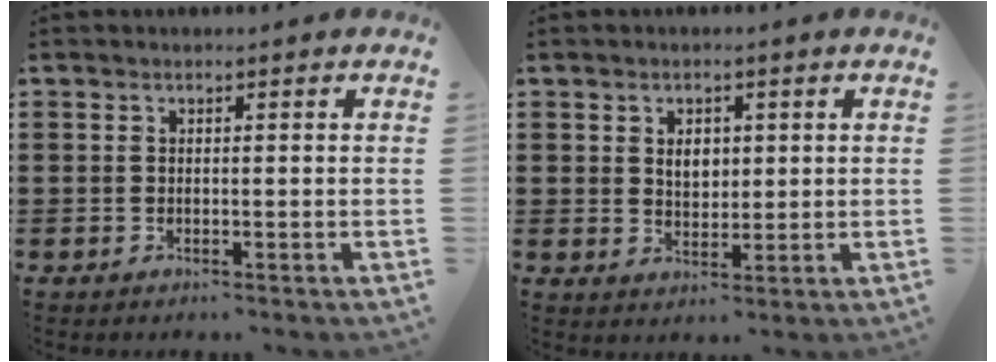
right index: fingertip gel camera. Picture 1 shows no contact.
{"total": 3.1, "force": [0.9, 2.2, 2.1], "torque": [-0.039, 0.005, 0.013]}